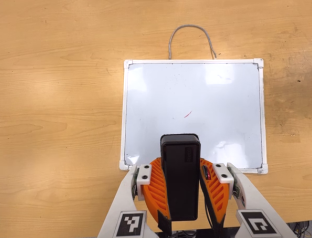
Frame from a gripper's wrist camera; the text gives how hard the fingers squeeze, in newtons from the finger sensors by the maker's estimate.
{"total": 8.4, "left": 7.3, "right": 9.5}